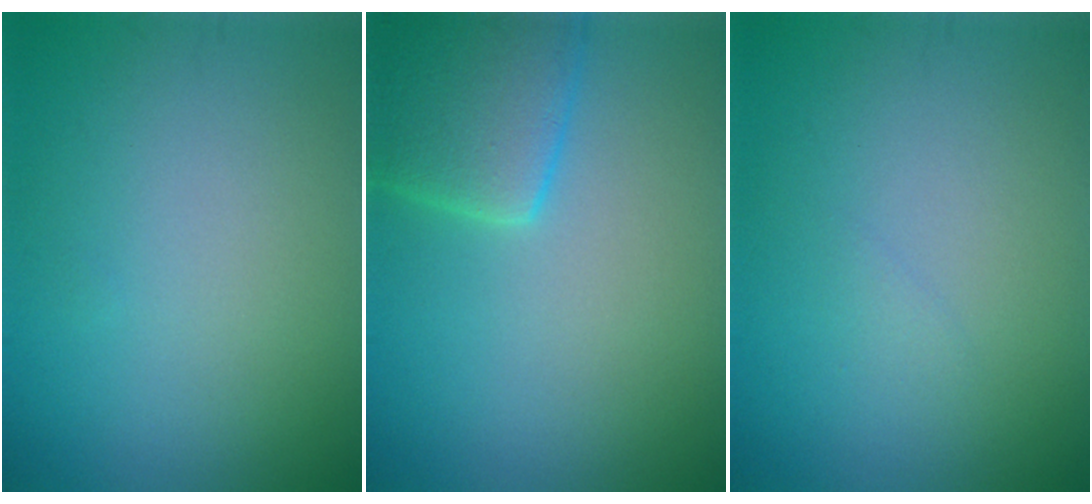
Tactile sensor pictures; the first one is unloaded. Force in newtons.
{"total": 5.0, "press": 5.0, "slide": 0.3}
{"total": 0.5, "press": 0.5, "slide": 0.1}